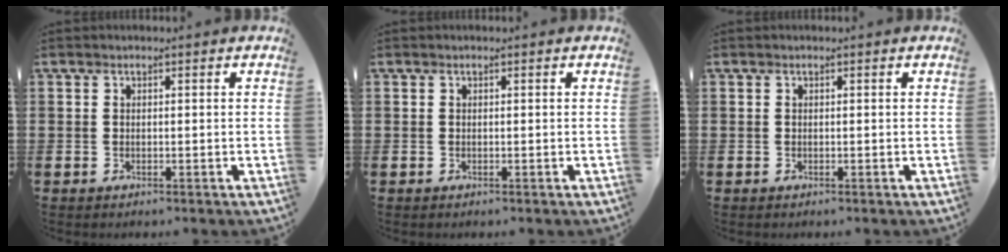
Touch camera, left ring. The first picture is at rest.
{"total": 0.0}
{"total": 0.0}